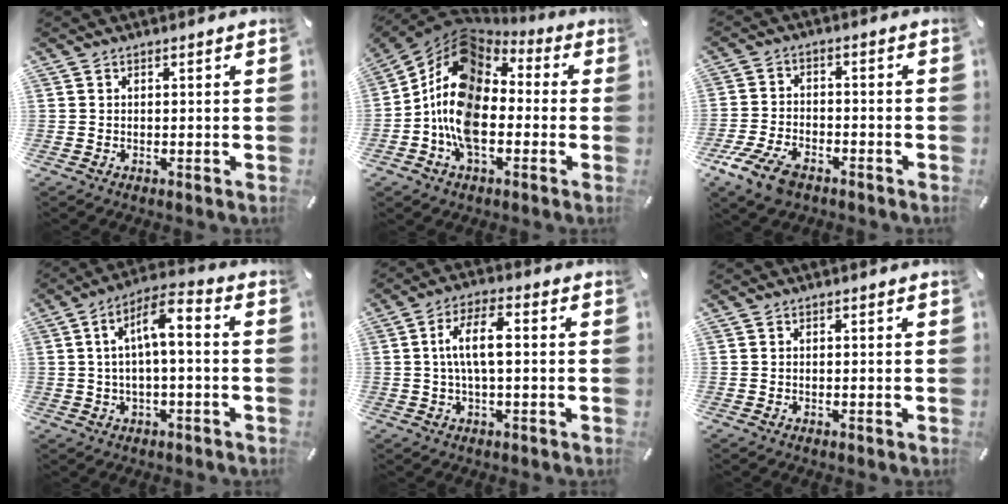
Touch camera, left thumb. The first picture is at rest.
{"total": 15.1, "force": [-3.4, 10.2, 10.6], "torque": [-0.229, 0.014, -0.069]}
{"total": 8.4, "force": [-5.4, 4.6, 4.5], "torque": [-0.107, 0.021, -0.104]}
{"total": 9.1, "force": [0.8, 3.4, 8.4], "torque": [-0.144, 0.005, 0.014]}
{"total": 8.2, "force": [0.4, 3.3, 7.5], "torque": [-0.150, 0.012, 0.003]}
{"total": 0.0}